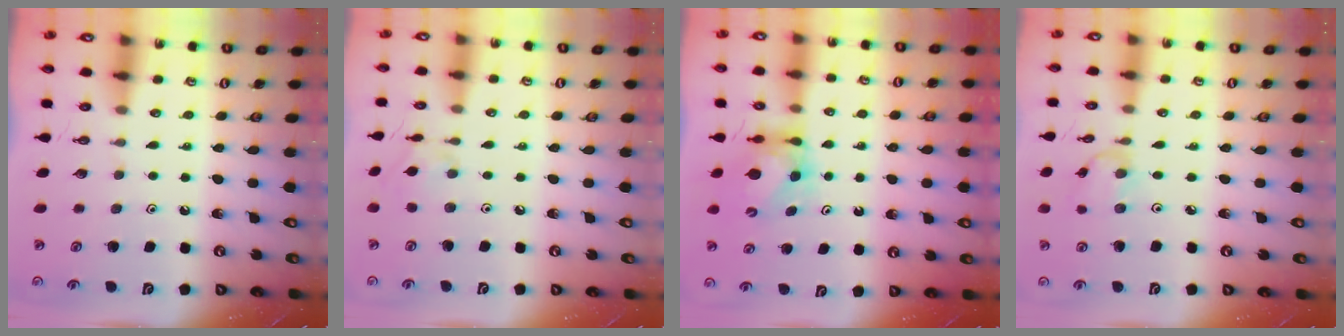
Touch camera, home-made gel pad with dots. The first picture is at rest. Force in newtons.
{"total": 2.1, "press": 2.1, "slide": 0.3}
{"total": 5.7, "press": 5.7, "slide": 0.6}
{"total": 2.9, "press": 2.9, "slide": 0.3}